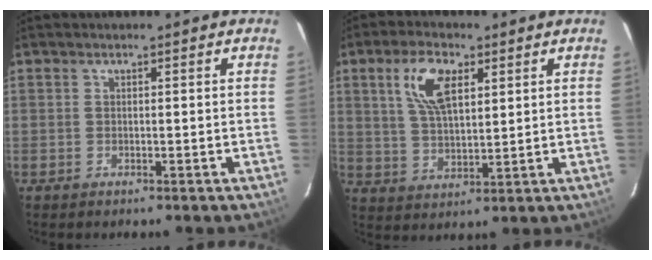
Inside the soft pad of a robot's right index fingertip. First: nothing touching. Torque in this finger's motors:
{"motor_torque": [1.04, 0.51, 0.58, 0.07]}